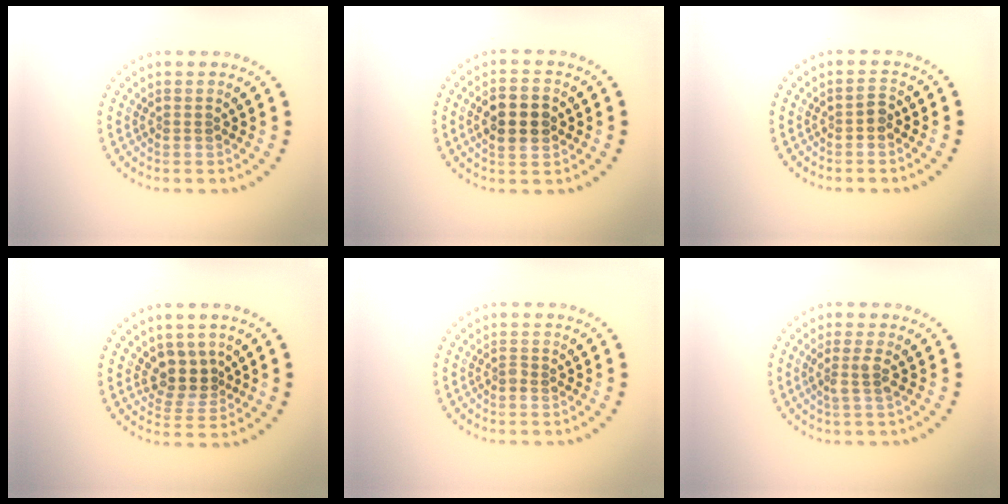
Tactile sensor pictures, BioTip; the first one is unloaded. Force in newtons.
{"total": 3.6, "press": 3.6, "slide": 0.2}
{"total": 1.0, "press": 1.0, "slide": 0.3}
{"total": 2.8, "press": 2.3, "slide": 1.6}
{"total": 0.6, "press": 0.5, "slide": 0.3}
{"total": 1.9, "press": 1.4, "slide": 1.2}